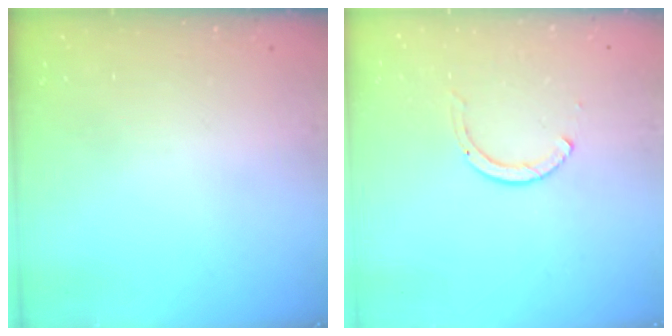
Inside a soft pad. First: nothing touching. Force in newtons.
{"total": 2.6, "press": 2.6, "slide": 0.3}